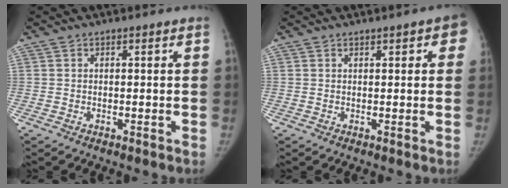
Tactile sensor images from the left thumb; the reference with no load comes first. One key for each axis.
{"total": 4.1, "fx": 1.6, "fy": 1.8, "fz": 3.4, "tx": -0.017, "ty": -0.001, "tz": 0.012}